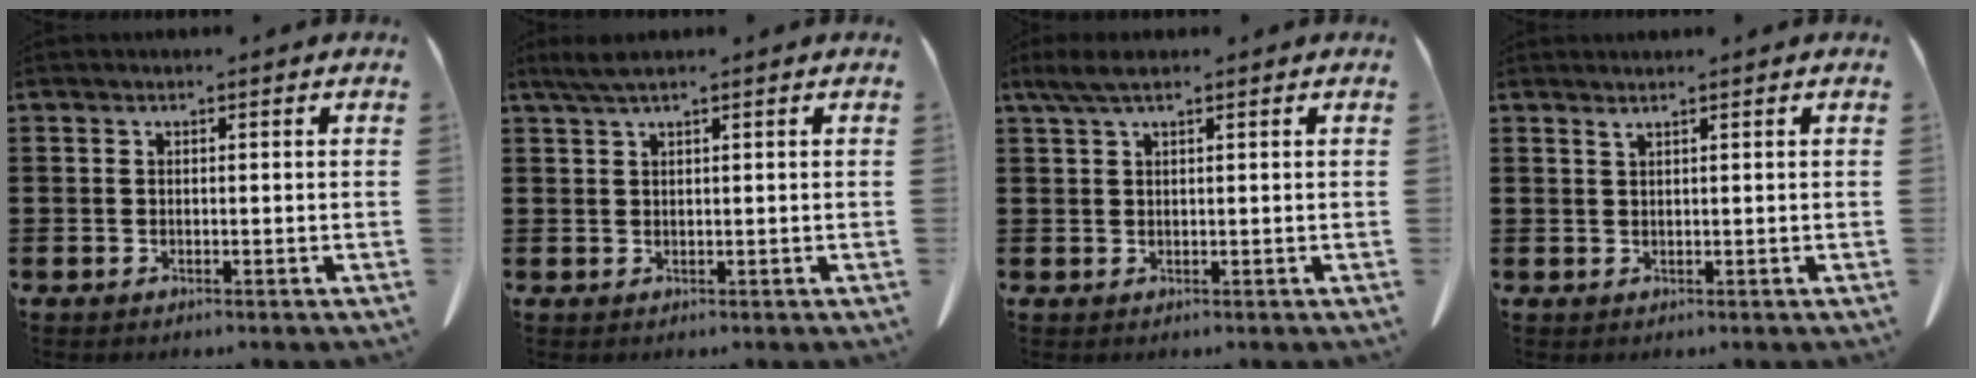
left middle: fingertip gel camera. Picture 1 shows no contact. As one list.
[{"total": 1.9, "force": [1.4, 0.0, 1.3], "torque": [-0.028, 0.001, 0.026]}, {"total": 2.8, "force": [1.7, 0.5, 2.1], "torque": [-0.044, 0.002, 0.032]}, {"total": 0.7, "force": [0.5, 0.0, 0.5], "torque": [-0.009, -0.003, 0.010]}]